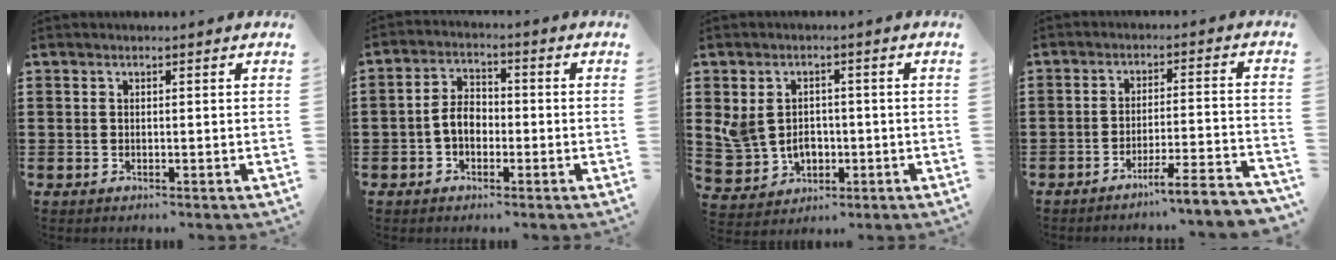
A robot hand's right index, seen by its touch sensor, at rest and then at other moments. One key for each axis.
{"total": 4.5, "fx": -1.2, "fy": 2.9, "fz": 3.2, "tx": -0.075, "ty": 0.005, "tz": -0.028}
{"total": 5.6, "fx": -0.1, "fy": 4.8, "fz": 2.9, "tx": -0.081, "ty": 0.011, "tz": -0.003}
{"total": 5.6, "fx": -4.8, "fy": -0.3, "fz": 2.8, "tx": -0.047, "ty": -0.015, "tz": -0.092}